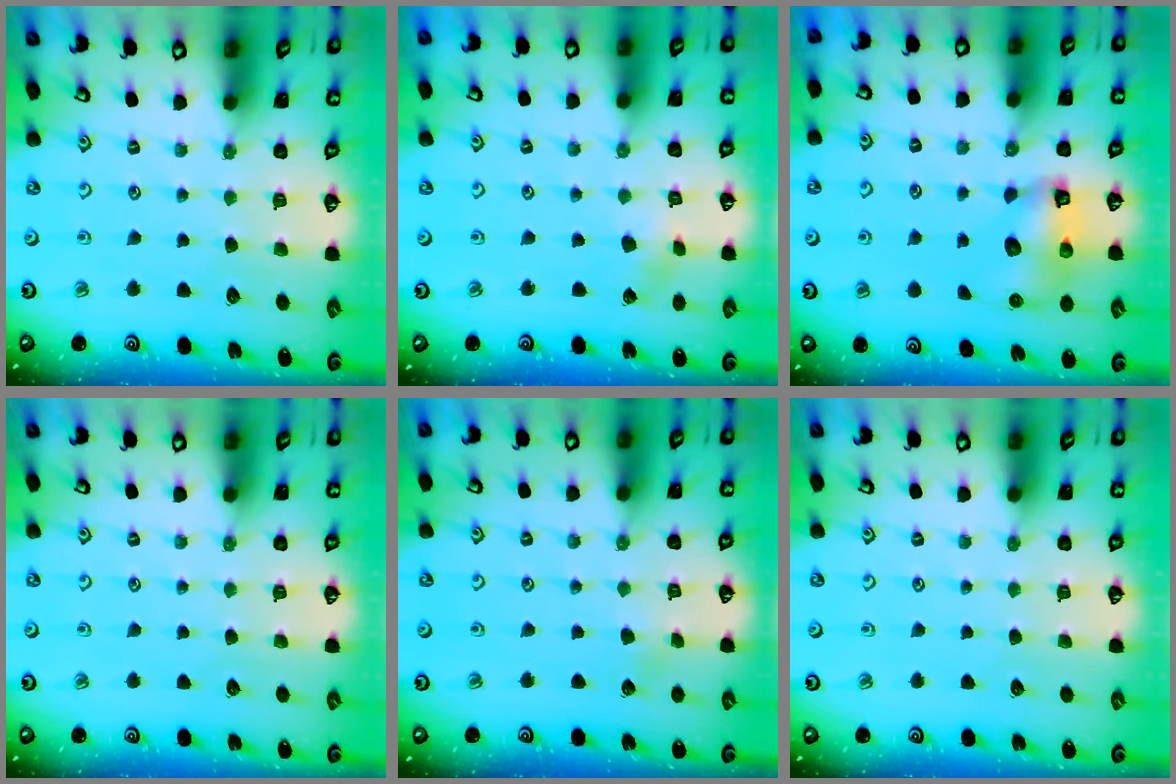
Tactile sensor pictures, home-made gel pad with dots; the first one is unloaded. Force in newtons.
{"total": 2.5, "press": 2.4, "slide": 0.7}
{"total": 8.5, "press": 8.4, "slide": 0.7}
{"total": 0.0}
{"total": 1.6, "press": 1.6, "slide": 0.0}
{"total": 0.0}